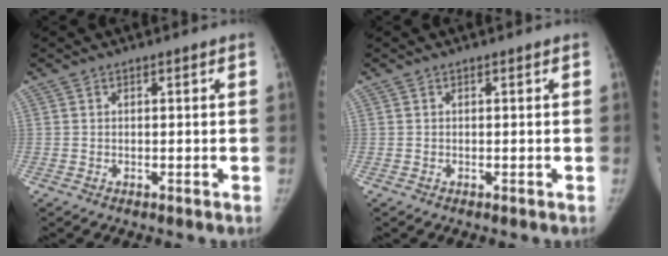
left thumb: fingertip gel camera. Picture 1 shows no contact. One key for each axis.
{"total": 0.0}